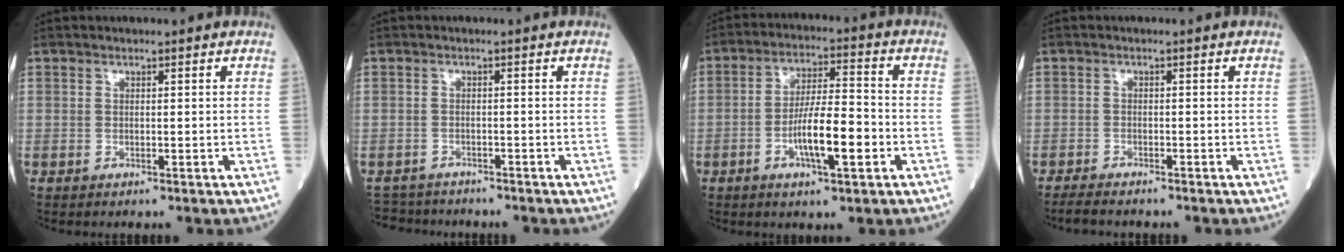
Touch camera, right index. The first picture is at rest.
{"total": 4.5, "force": [-4.3, 1.5, -0.4], "torque": [0.010, -0.007, -0.074]}
{"total": 9.6, "force": [-3.0, 1.6, 9.0], "torque": [-0.163, 0.004, -0.053]}
{"total": 3.4, "force": [-3.1, 0.7, 1.4], "torque": [-0.026, -0.009, -0.049]}